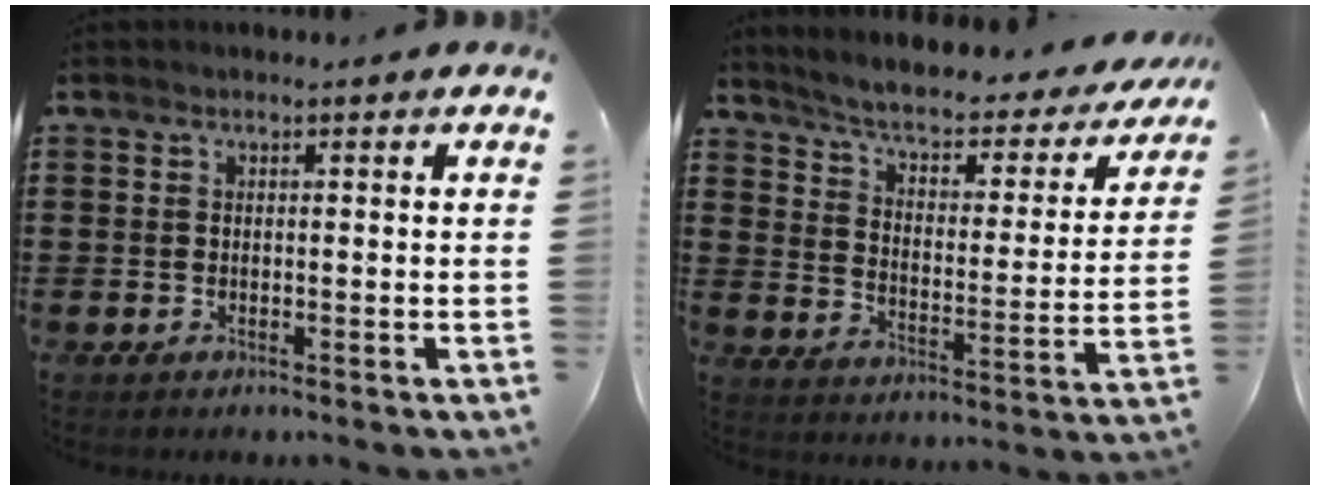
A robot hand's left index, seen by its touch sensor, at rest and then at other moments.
{"total": 4.3, "force": [3.2, 0.9, 2.7], "torque": [-0.068, -0.027, 0.045]}